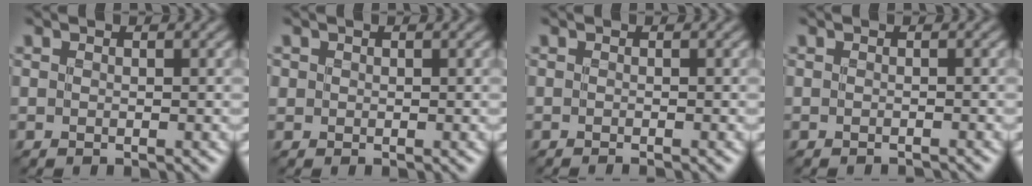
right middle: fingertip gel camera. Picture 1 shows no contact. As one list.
[{"total": 0.6, "force": [0.2, 0.5, 0.0], "torque": [0.005, -0.001, 0.003]}, {"total": 0.6, "force": [-0.5, 0.1, 0.4], "torque": [0.000, -0.002, -0.011]}, {"total": 1.2, "force": [-1.2, 0.1, 0.3], "torque": [0.003, -0.004, -0.018]}]